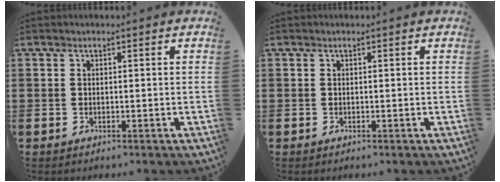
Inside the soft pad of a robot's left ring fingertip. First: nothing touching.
{"total": 0.0}